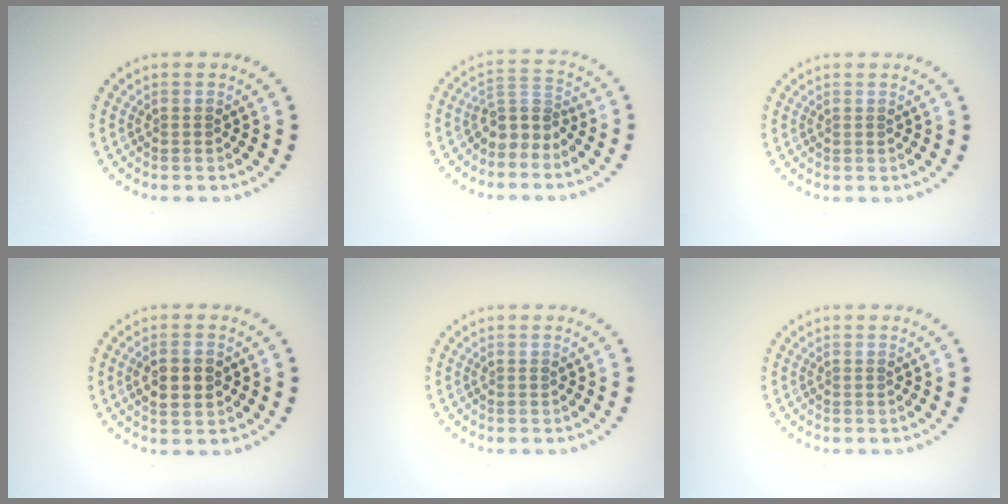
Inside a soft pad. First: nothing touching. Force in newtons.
{"total": 2.9, "press": 2.1, "slide": 2.0}
{"total": 0.0}
{"total": 3.1, "press": 3.1, "slide": 0.3}
{"total": 0.0}
{"total": 0.0}